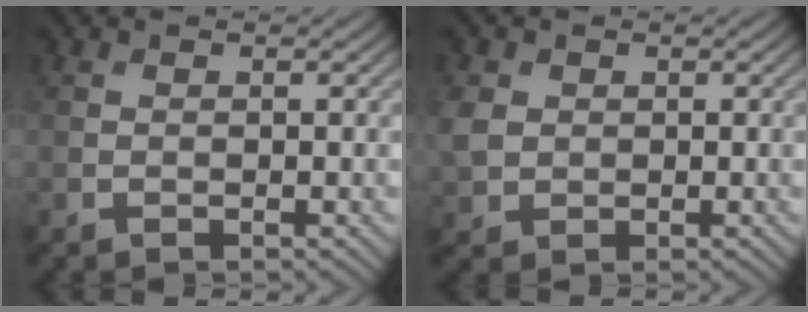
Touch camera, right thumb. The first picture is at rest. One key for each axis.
{"total": 3.5, "fx": 0.5, "fy": 3.0, "fz": 1.7, "tx": -0.057, "ty": 0.002, "tz": 0.009}